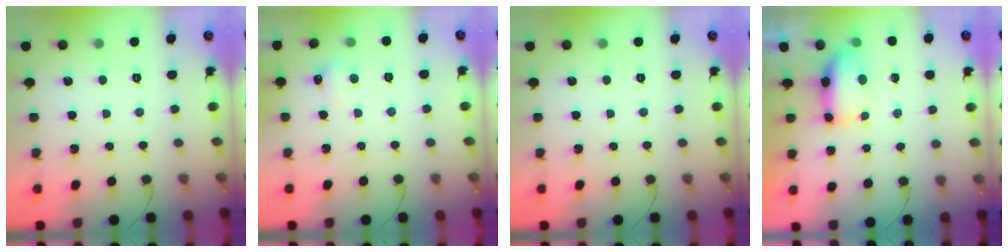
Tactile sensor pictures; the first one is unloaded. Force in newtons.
{"total": 4.2, "press": 4.1, "slide": 1.2}
{"total": 0.0}
{"total": 6.7, "press": 6.7, "slide": 0.4}